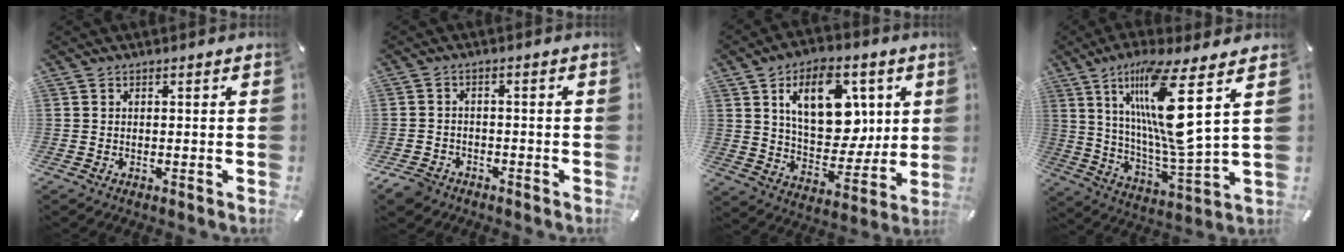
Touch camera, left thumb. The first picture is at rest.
{"total": 3.9, "force": [-2.7, 2.6, 1.0], "torque": [-0.034, 0.010, -0.058]}
{"total": 17.0, "force": [6.3, 11.0, 11.3], "torque": [-0.169, -0.012, 0.112]}
{"total": 18.1, "force": [7.8, 2.0, 16.2], "torque": [-0.354, -0.048, 0.101]}